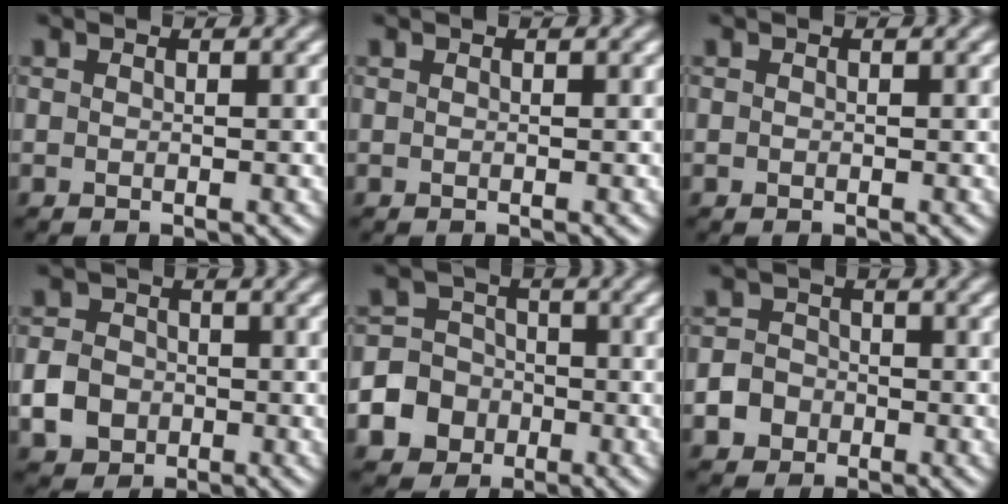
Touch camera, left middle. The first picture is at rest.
{"total": 0.0}
{"total": 0.0}
{"total": 4.0, "force": [-1.5, 3.3, 1.7], "torque": [-0.038, 0.001, -0.034]}
{"total": 8.7, "force": [-3.9, 7.6, 1.3], "torque": [-0.035, -0.019, -0.089]}
{"total": 4.2, "force": [-2.4, 3.4, 0.7], "torque": [0.008, -0.005, -0.058]}